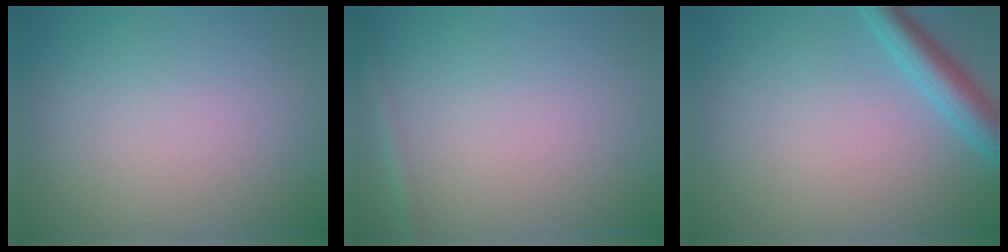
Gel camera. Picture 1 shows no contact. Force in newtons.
{"total": 0.9, "press": 0.9, "slide": 0.1}
{"total": 3.4, "press": 3.4, "slide": 0.2}